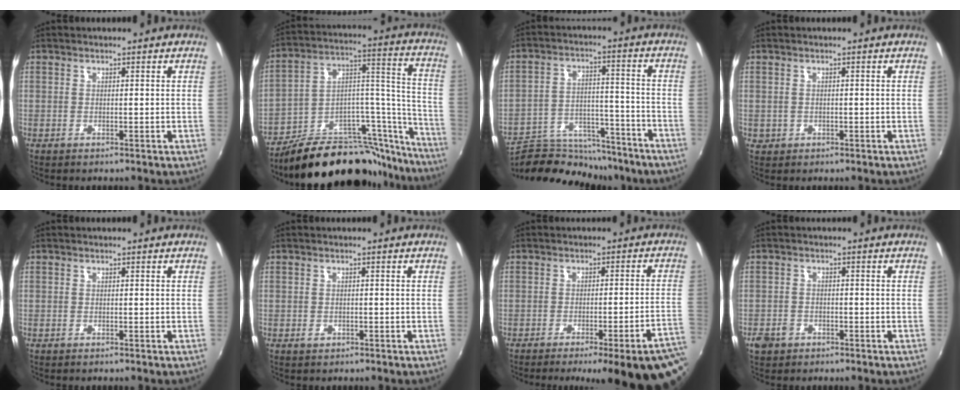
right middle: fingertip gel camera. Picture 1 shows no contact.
{"total": 26.7, "force": [-21.7, 9.7, 12.1], "torque": [-0.133, 0.065, -0.314]}
{"total": 21.3, "force": [-18.5, 7.0, 8.1], "torque": [-0.161, 0.003, -0.265]}
{"total": 1.4, "force": [-0.2, 1.4, 0.4], "torque": [-0.006, -0.002, -0.002]}
{"total": 0.0}
{"total": 1.1, "force": [-0.6, 0.9, 0.4], "torque": [-0.007, -0.001, -0.006]}
{"total": 19.6, "force": [-15.0, 2.4, 12.4], "torque": [-0.134, -0.016, -0.184]}
{"total": 3.7, "force": [-2.3, 2.7, 1.3], "torque": [-0.036, 0.000, -0.039]}